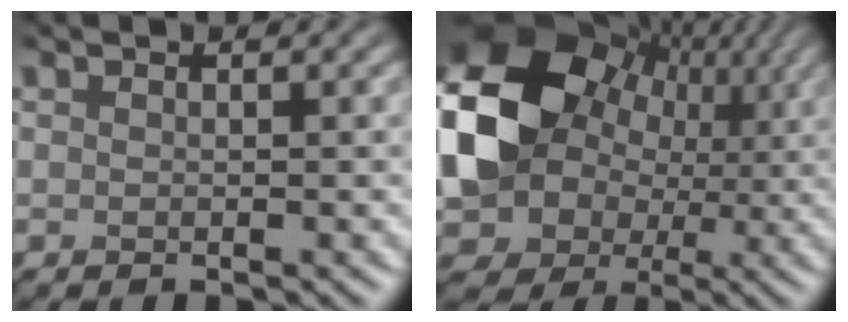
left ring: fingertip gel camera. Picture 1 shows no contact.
{"total": 18.8, "force": [1.9, 15.8, 10.0], "torque": [-0.220, 0.009, 0.012]}